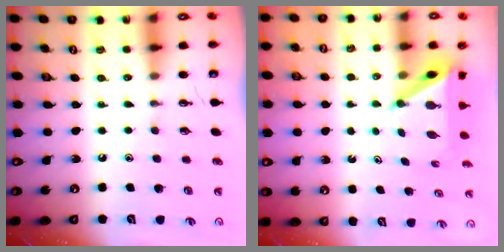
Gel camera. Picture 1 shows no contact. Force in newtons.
{"total": 6.4, "press": 6.4, "slide": 0.3}